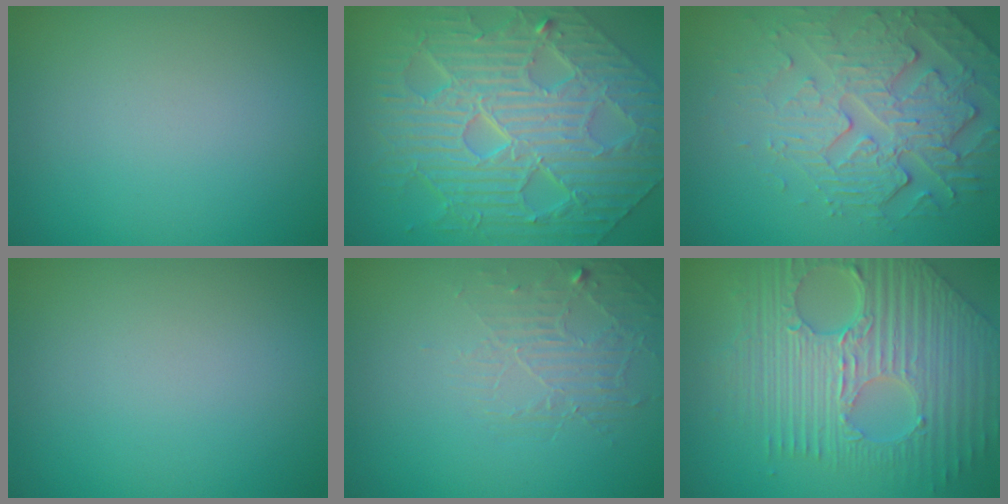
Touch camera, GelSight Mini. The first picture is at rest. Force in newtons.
{"total": 10.4, "press": 7.7, "slide": 6.9}
{"total": 4.7, "press": 4.3, "slide": 1.9}
{"total": 0.0}
{"total": 1.8, "press": 0.8, "slide": 1.6}
{"total": 9.8, "press": 6.7, "slide": 7.1}